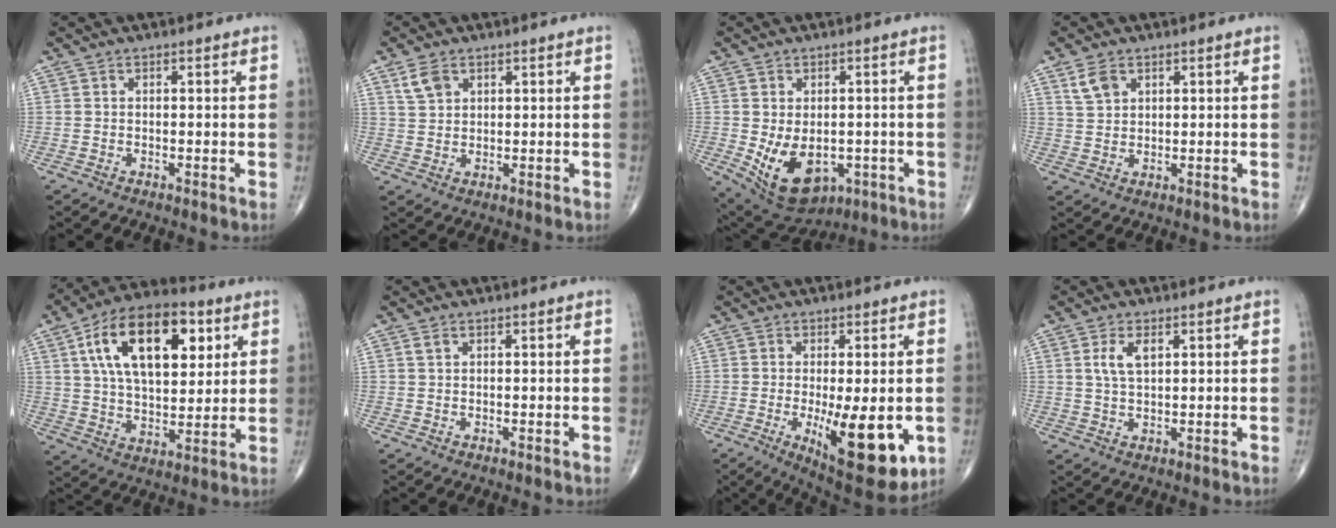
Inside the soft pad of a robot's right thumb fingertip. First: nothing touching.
{"total": 3.9, "force": [2.1, 2.5, 2.0], "torque": [-0.033, -0.004, 0.048]}
{"total": 12.2, "force": [-2.9, 8.1, 8.6], "torque": [-0.127, -0.005, -0.021]}
{"total": 3.9, "force": [2.2, 2.5, 2.1], "torque": [-0.034, -0.005, 0.049]}
{"total": 21.3, "force": [7.5, 11.2, 16.4], "torque": [-0.245, -0.011, 0.121]}
{"total": 0.9, "force": [0.5, 0.5, 0.5], "torque": [-0.010, 0.005, 0.011]}
{"total": 14.7, "force": [-3.2, 5.0, 13.5], "torque": [-0.186, -0.027, -0.032]}
{"total": 4.2, "force": [1.5, 2.0, 3.4], "torque": [-0.067, 0.000, 0.033]}